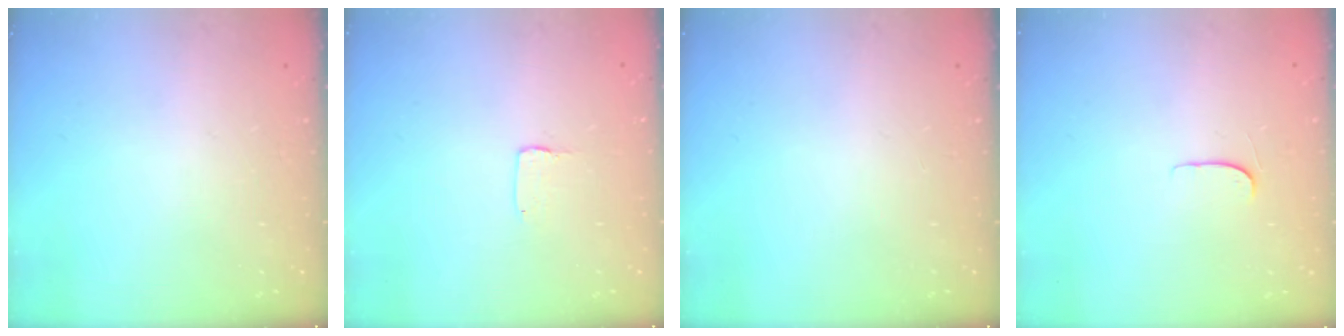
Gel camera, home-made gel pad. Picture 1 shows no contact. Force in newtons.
{"total": 1.0, "press": 1.0, "slide": 0.1}
{"total": 0.0}
{"total": 4.3, "press": 4.3, "slide": 0.5}